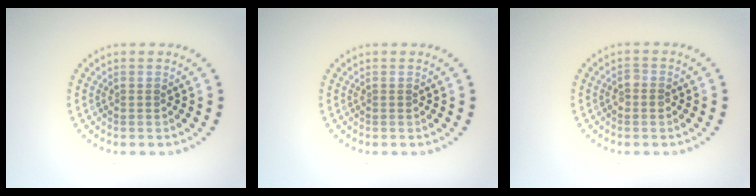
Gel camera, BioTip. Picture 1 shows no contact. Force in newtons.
{"total": 0.0}
{"total": 1.1, "press": 1.0, "slide": 0.3}